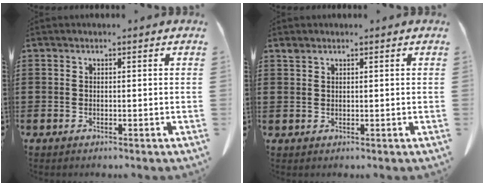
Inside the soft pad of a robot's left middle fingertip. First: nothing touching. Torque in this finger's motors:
{"motor_torque": [0.03, 0.10, -0.01, 0.00]}